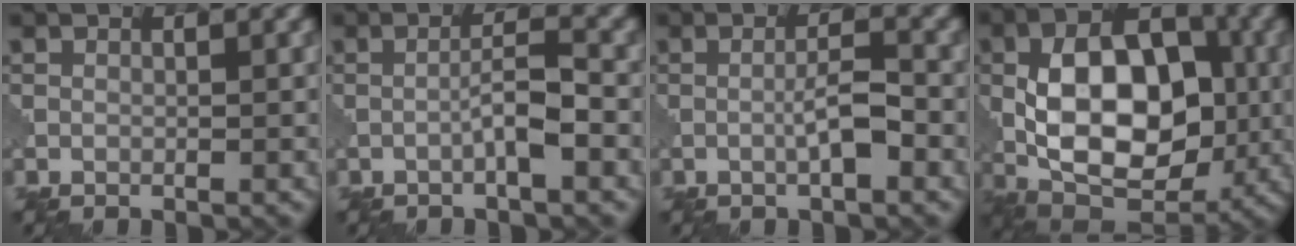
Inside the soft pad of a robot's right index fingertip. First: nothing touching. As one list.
[{"total": 2.8, "force": [-1.0, 0.2, 2.6], "torque": [-0.046, 0.011, -0.022]}, {"total": 2.6, "force": [-0.8, 0.3, 2.5], "torque": [-0.044, 0.007, -0.017]}, {"total": 12.1, "force": [-0.4, 7.3, 9.7], "torque": [-0.155, 0.009, -0.016]}]